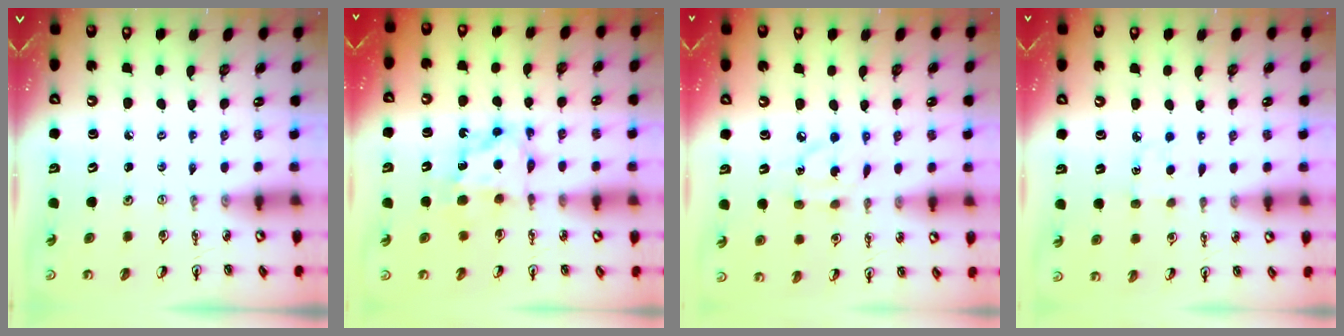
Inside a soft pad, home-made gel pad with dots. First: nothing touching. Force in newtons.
{"total": 7.4, "press": 7.3, "slide": 0.7}
{"total": 6.1, "press": 6.1, "slide": 0.2}
{"total": 2.9, "press": 2.9, "slide": 0.3}